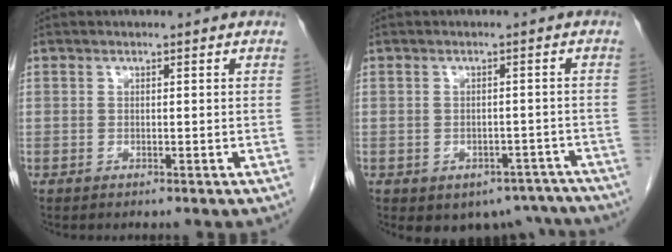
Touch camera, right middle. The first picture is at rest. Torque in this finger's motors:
{"motor_torque": [0.87, -0.85, 0.08, 0.05]}